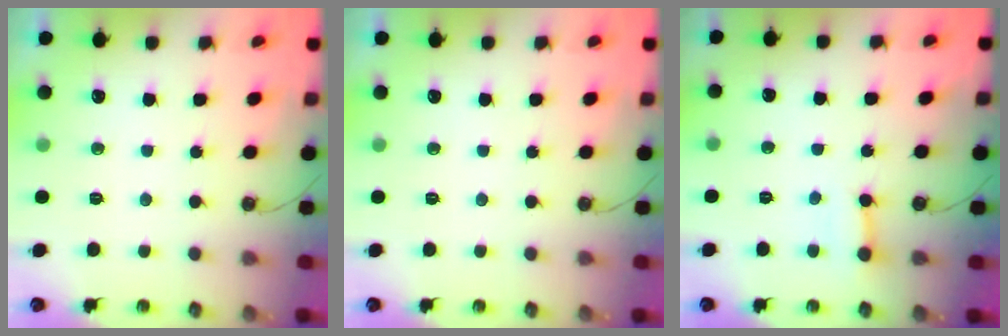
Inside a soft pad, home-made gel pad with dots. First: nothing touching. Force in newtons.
{"total": 0.0}
{"total": 3.3, "press": 3.3, "slide": 0.4}